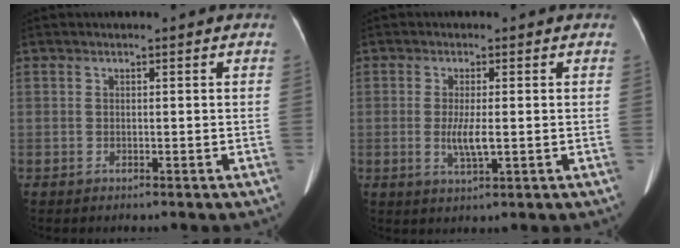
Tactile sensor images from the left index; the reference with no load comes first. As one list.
[{"total": 3.7, "force": [-0.4, 0.6, 3.7], "torque": [-0.077, -0.007, -0.006]}]